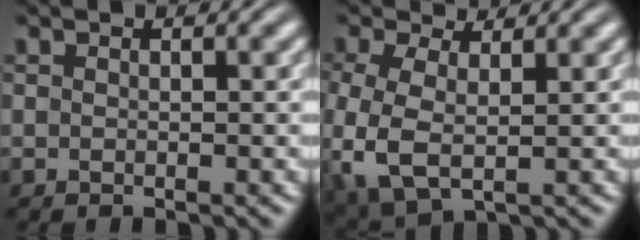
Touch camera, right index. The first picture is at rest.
{"total": 6.3, "force": [0.5, 4.7, 4.1], "torque": [-0.125, -0.024, 0.023]}